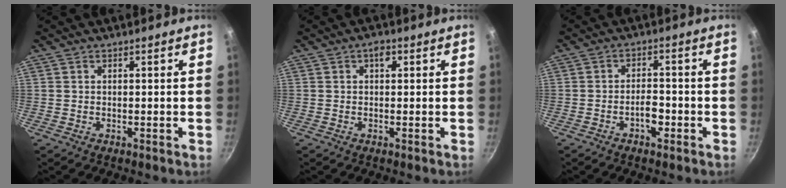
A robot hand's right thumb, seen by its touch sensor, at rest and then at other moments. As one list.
[{"total": 2.1, "force": [0.6, 1.3, 1.6], "torque": [-0.018, 0.004, 0.005]}, {"total": 4.0, "force": [-1.9, 1.9, 2.9], "torque": [-0.034, 0.022, -0.030]}]